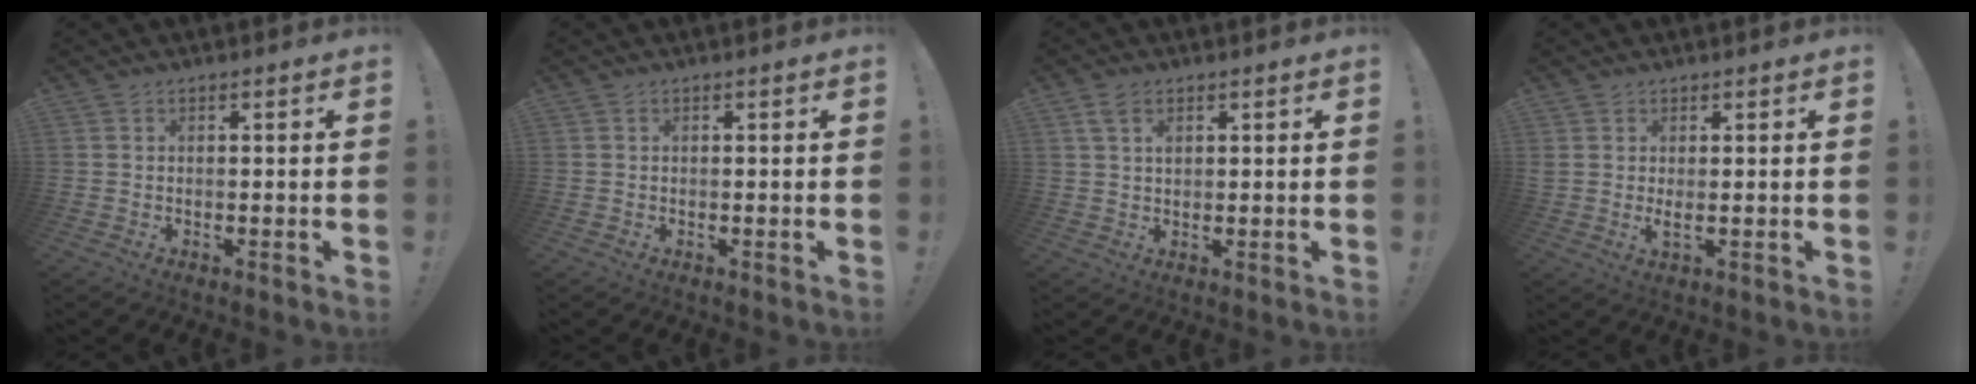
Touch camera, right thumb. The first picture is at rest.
{"total": 0.0}
{"total": 2.9, "force": [1.4, 1.9, 1.7], "torque": [-0.024, -0.002, 0.023]}
{"total": 2.7, "force": [1.0, 0.4, 2.4], "torque": [-0.034, -0.009, 0.016]}